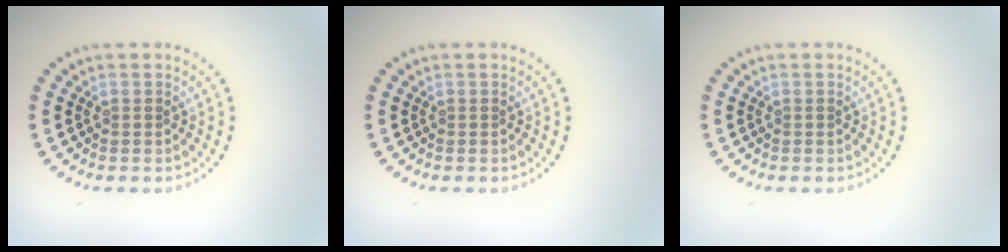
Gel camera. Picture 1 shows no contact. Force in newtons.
{"total": 0.0}
{"total": 0.0}